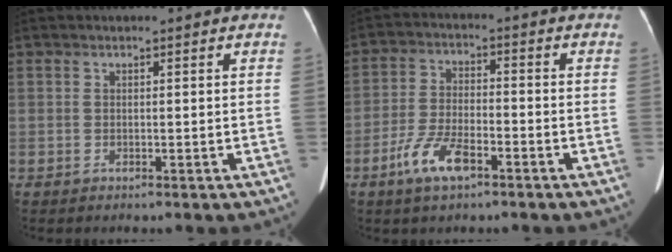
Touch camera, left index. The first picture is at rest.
{"total": 7.3, "force": [-4.3, 2.4, 5.4], "torque": [-0.117, -0.002, -0.080]}